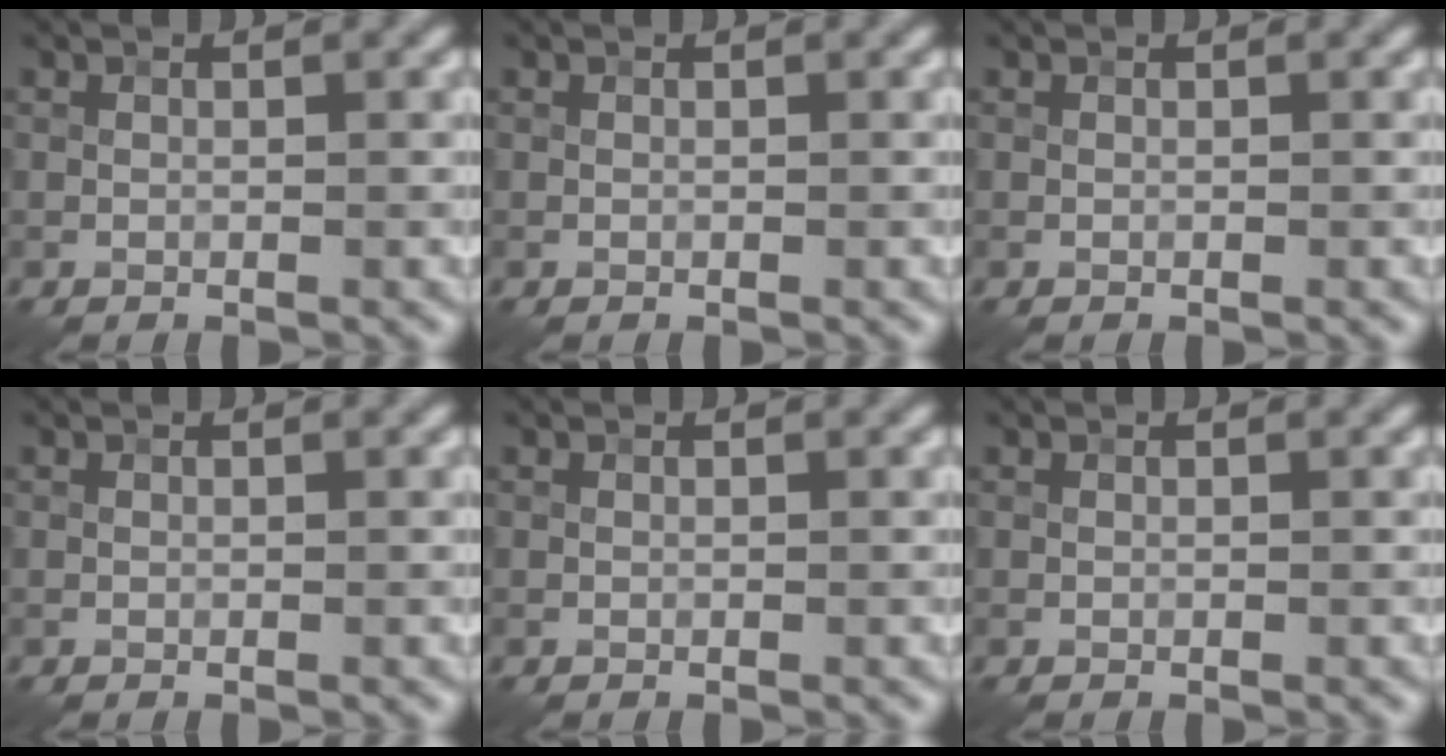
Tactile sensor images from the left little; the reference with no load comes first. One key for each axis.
{"total": 0.0}
{"total": 0.0}
{"total": 0.0}
{"total": 0.0}
{"total": 0.0}